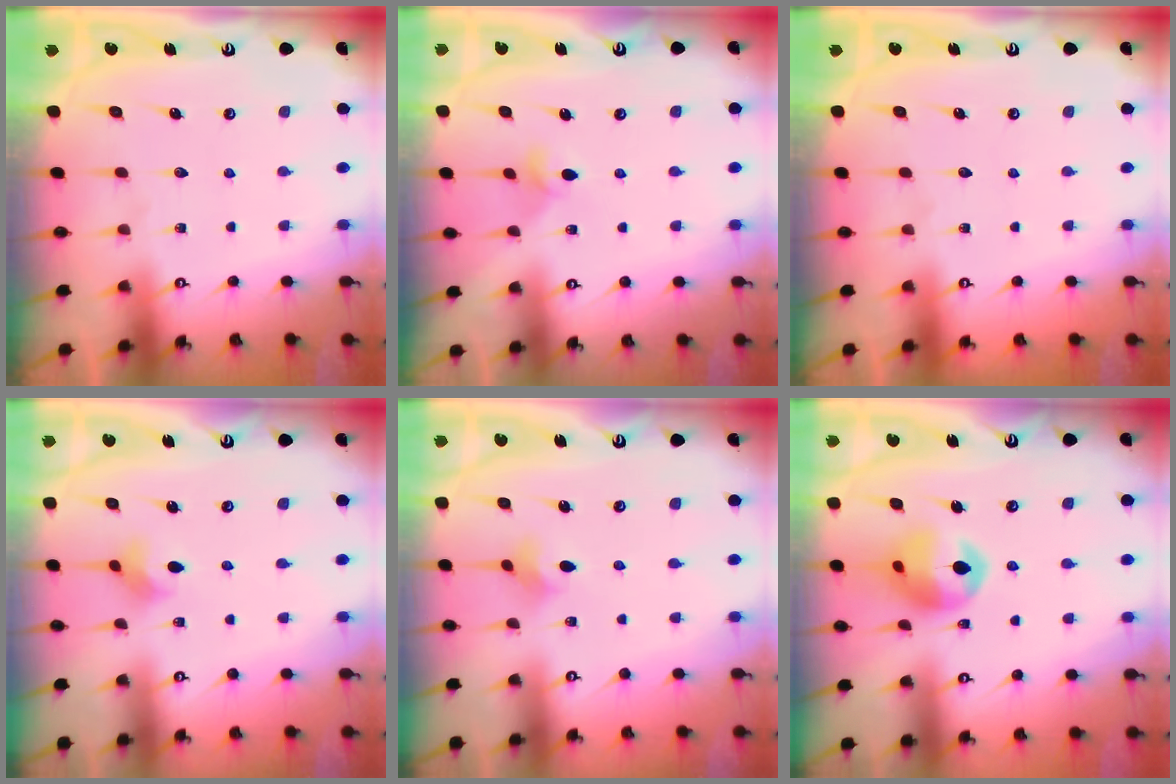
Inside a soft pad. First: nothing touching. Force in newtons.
{"total": 4.8, "press": 4.8, "slide": 0.6}
{"total": 0.0}
{"total": 2.7, "press": 2.7, "slide": 0.2}
{"total": 2.2, "press": 2.1, "slide": 0.4}
{"total": 12.3, "press": 12.1, "slide": 2.1}